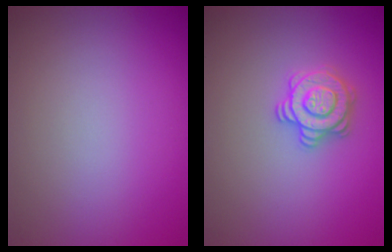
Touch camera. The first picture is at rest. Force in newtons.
{"total": 2.8, "press": 2.7, "slide": 0.5}